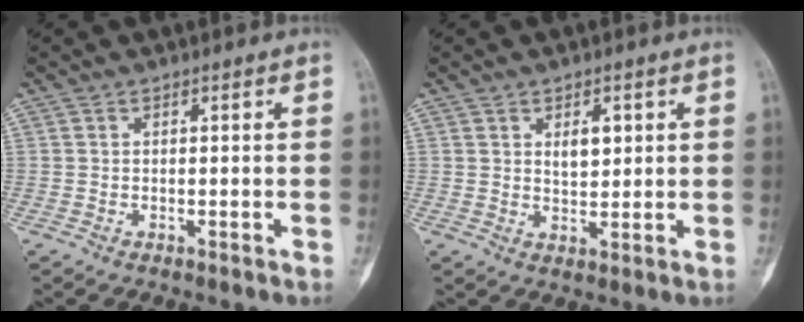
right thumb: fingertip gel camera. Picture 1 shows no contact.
{"total": 4.0, "force": [1.4, 2.2, 3.0], "torque": [-0.032, -0.010, 0.024]}